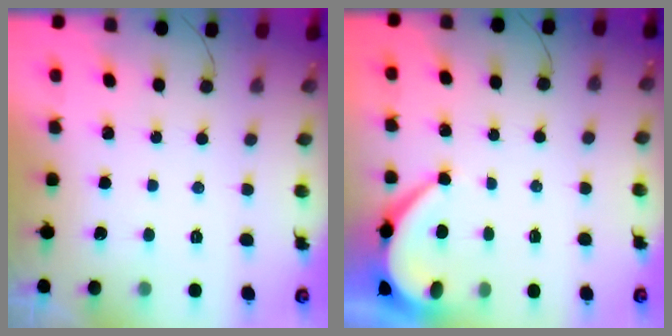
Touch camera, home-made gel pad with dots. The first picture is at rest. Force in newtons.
{"total": 6.3, "press": 6.3, "slide": 0.2}